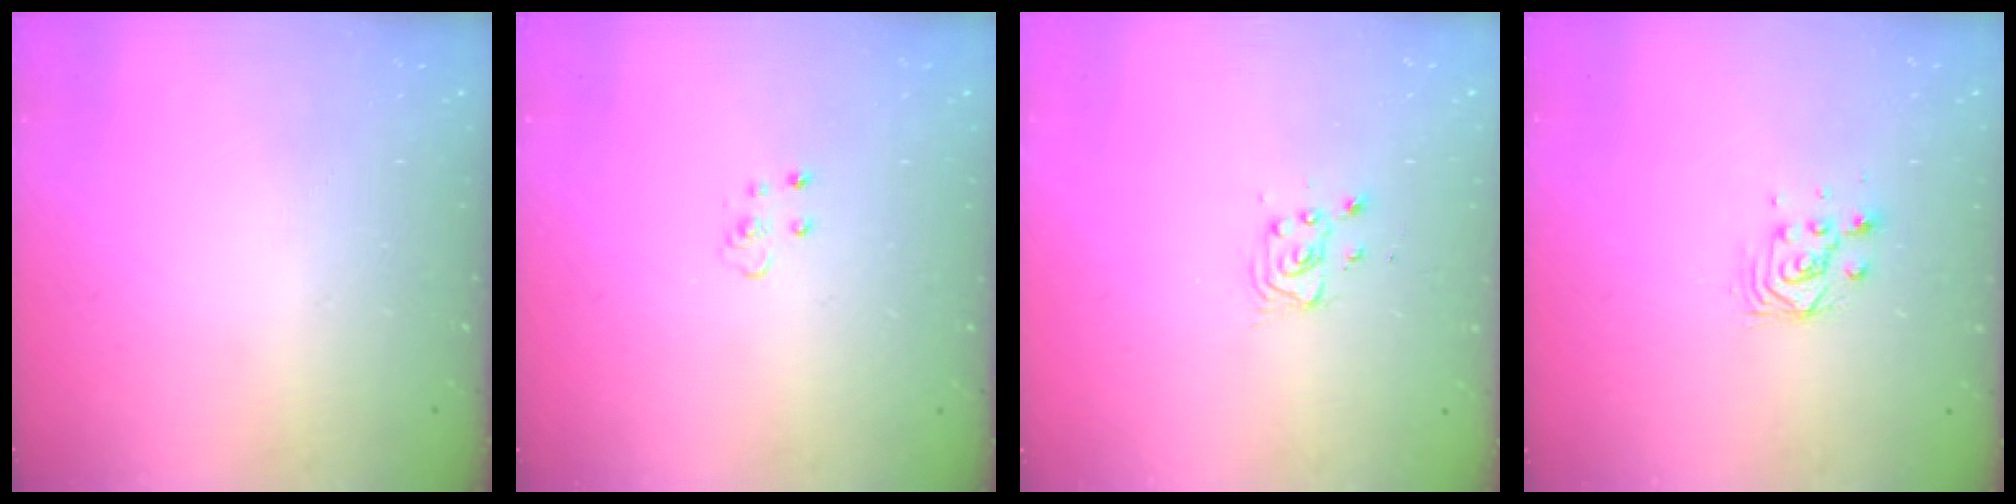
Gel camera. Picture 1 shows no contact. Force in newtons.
{"total": 4.4, "press": 4.3, "slide": 0.3}
{"total": 2.8, "press": 2.8, "slide": 0.4}
{"total": 3.8, "press": 3.7, "slide": 0.6}